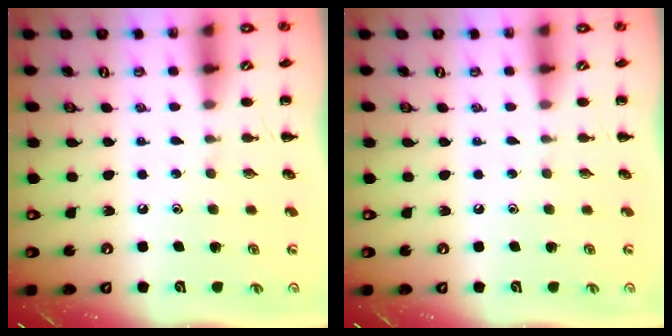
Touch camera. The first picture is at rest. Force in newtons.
{"total": 0.0}